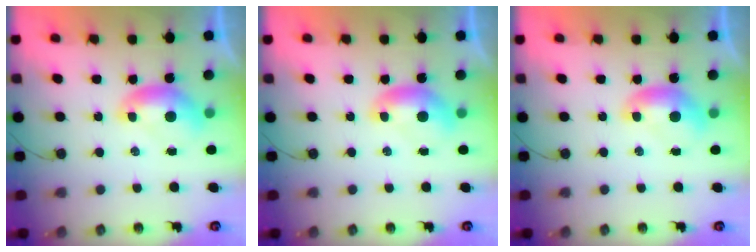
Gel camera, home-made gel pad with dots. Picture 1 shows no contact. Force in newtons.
{"total": 0.0}
{"total": 0.0}